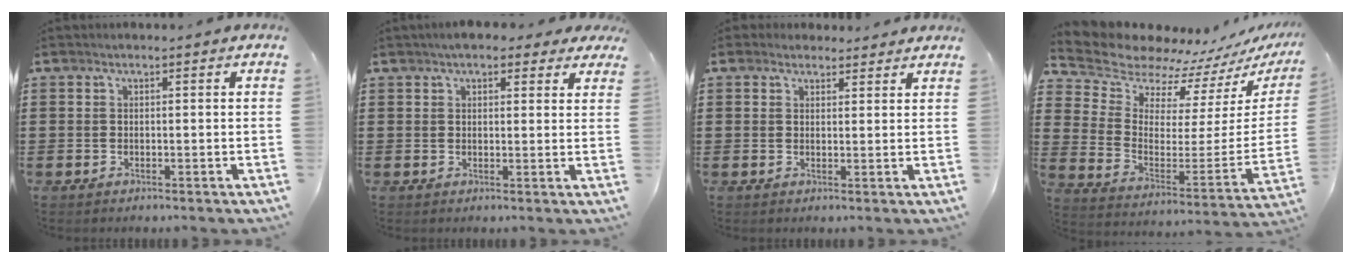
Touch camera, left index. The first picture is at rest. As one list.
[{"total": 3.9, "force": [3.2, 1.4, 1.8], "torque": [-0.038, 0.000, 0.055]}, {"total": 2.3, "force": [2.1, 0.9, 0.2], "torque": [-0.001, -0.003, 0.040]}, {"total": 8.8, "force": [8.4, 2.4, 1.1], "torque": [-0.069, -0.081, 0.144]}]